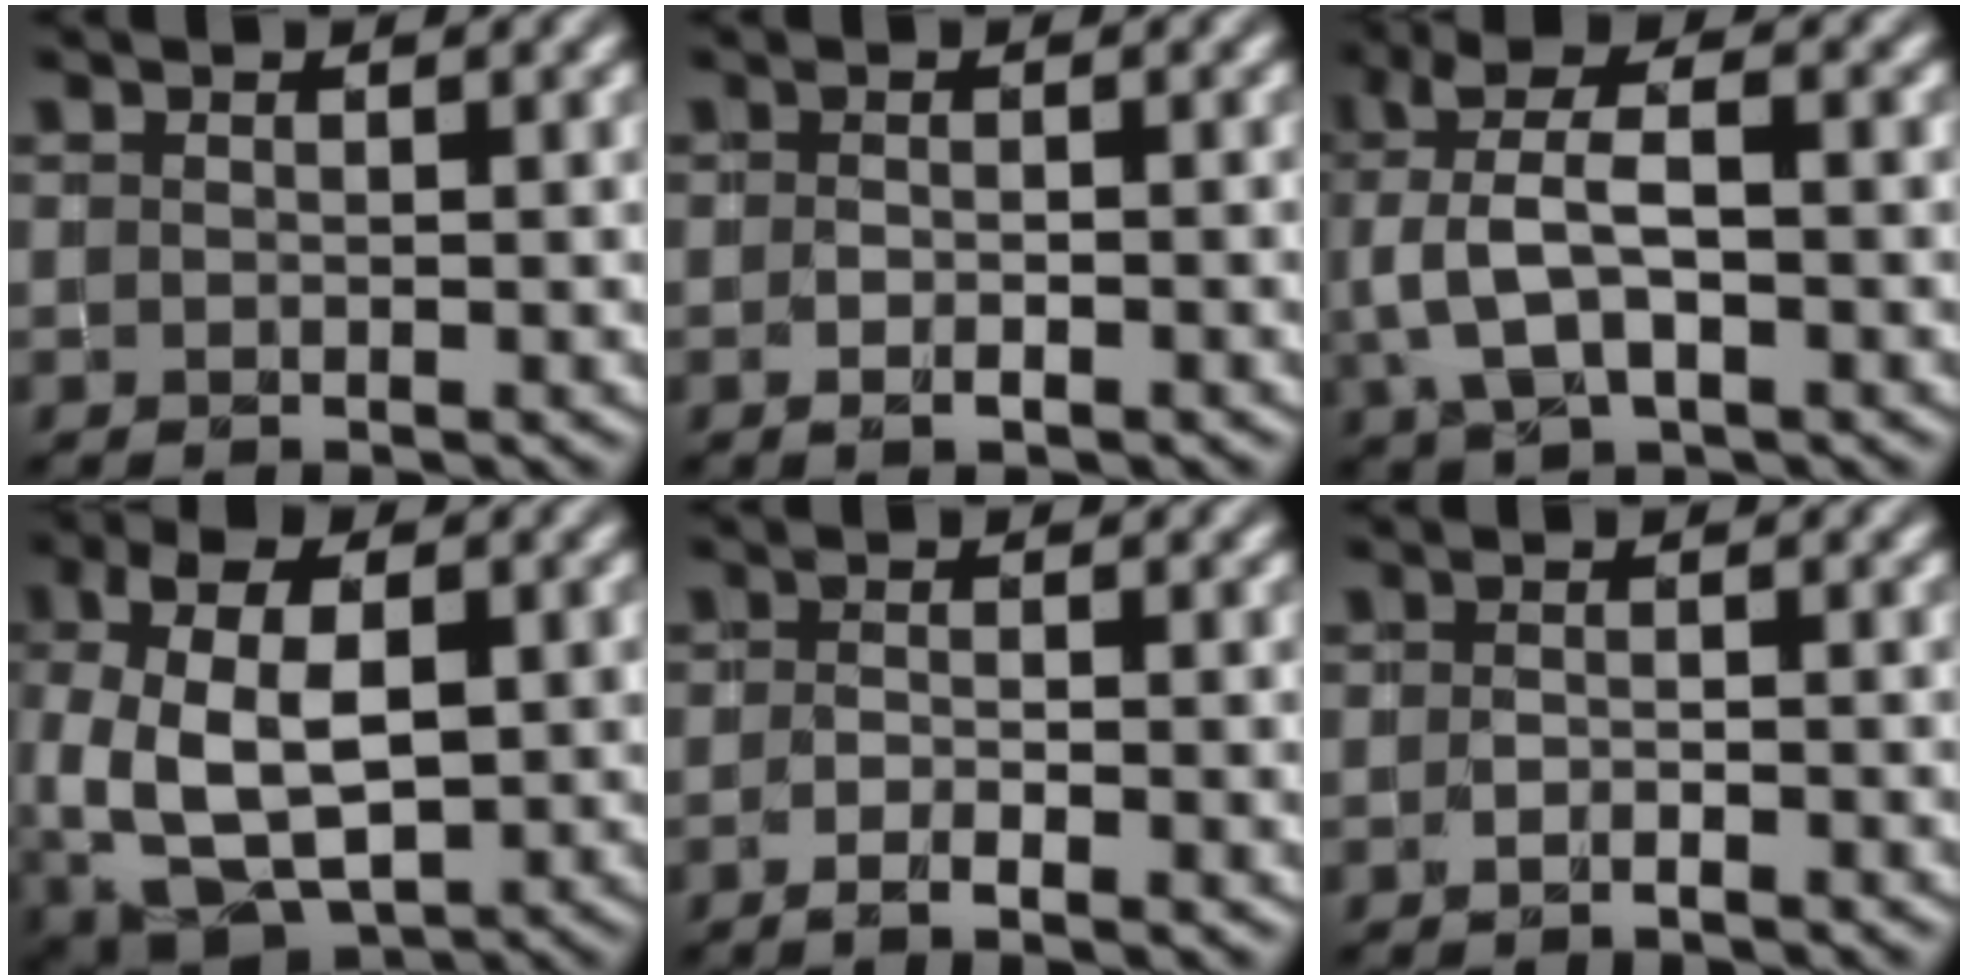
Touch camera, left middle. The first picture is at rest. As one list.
[{"total": 1.1, "force": [-0.5, 0.4, 0.9], "torque": [-0.013, -0.002, -0.007]}, {"total": 5.4, "force": [0.6, 2.6, 4.7], "torque": [-0.091, 0.011, 0.007]}, {"total": 10.6, "force": [-0.1, 6.1, 8.6], "torque": [-0.179, 0.000, 0.002]}, {"total": 2.5, "force": [-1.2, 0.6, 2.1], "torque": [-0.031, -0.004, -0.021]}, {"total": 0.9, "force": [-0.8, 0.2, 0.4], "torque": [-0.006, -0.002, -0.015]}]